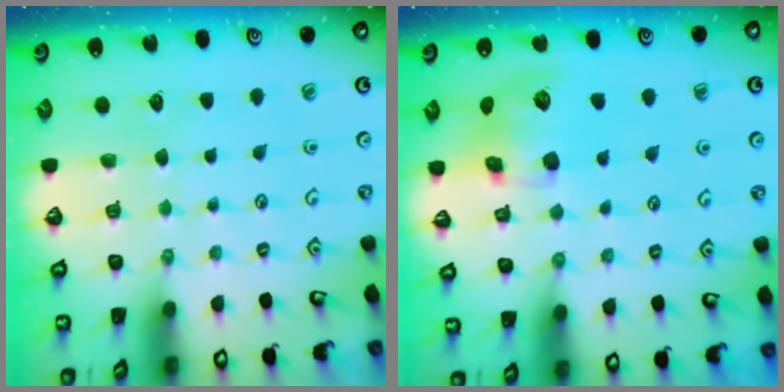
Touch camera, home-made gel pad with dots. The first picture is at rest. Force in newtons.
{"total": 11.3, "press": 11.1, "slide": 1.8}